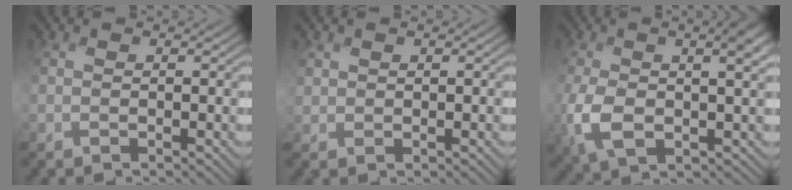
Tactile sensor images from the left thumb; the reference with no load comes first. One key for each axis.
{"total": 1.1, "fx": 0.5, "fy": 1.0, "fz": 0.0, "tx": -0.004, "ty": -0.001, "tz": 0.008}
{"total": 8.3, "fx": -0.5, "fy": 4.0, "fz": 7.3, "tx": -0.150, "ty": -0.015, "tz": -0.016}